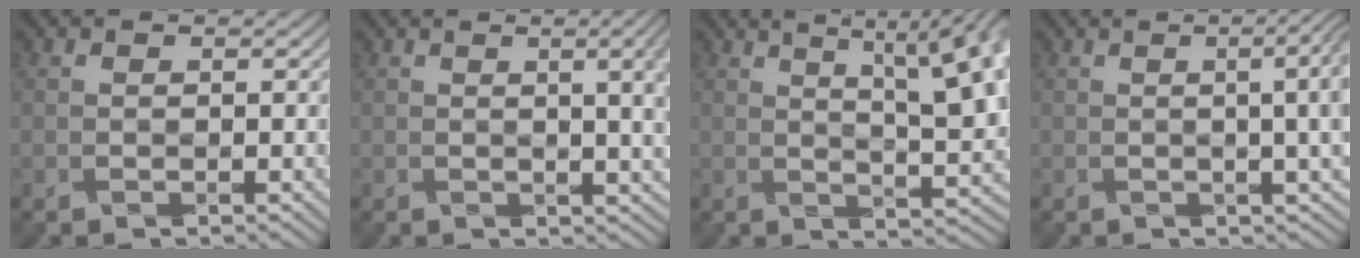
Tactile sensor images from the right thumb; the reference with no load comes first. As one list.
[{"total": 8.3, "force": [1.3, 2.4, 7.8], "torque": [-0.069, 0.022, 0.006]}, {"total": 14.6, "force": [5.2, 4.8, 12.8], "torque": [-0.165, 0.039, 0.076]}, {"total": 8.8, "force": [0.6, 2.9, 8.3], "torque": [-0.071, 0.025, 0.002]}]